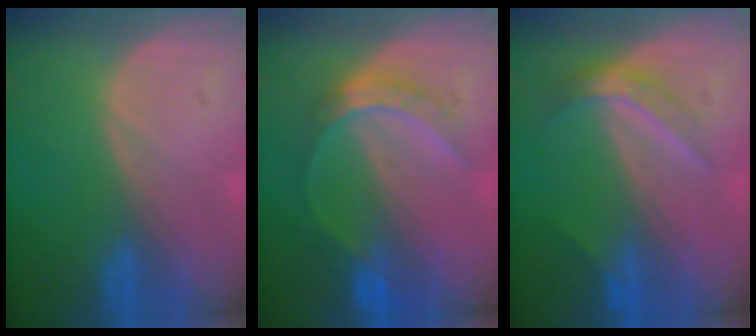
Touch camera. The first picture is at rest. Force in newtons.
{"total": 6.5, "press": 5.6, "slide": 3.4}
{"total": 4.5, "press": 4.0, "slide": 2.1}